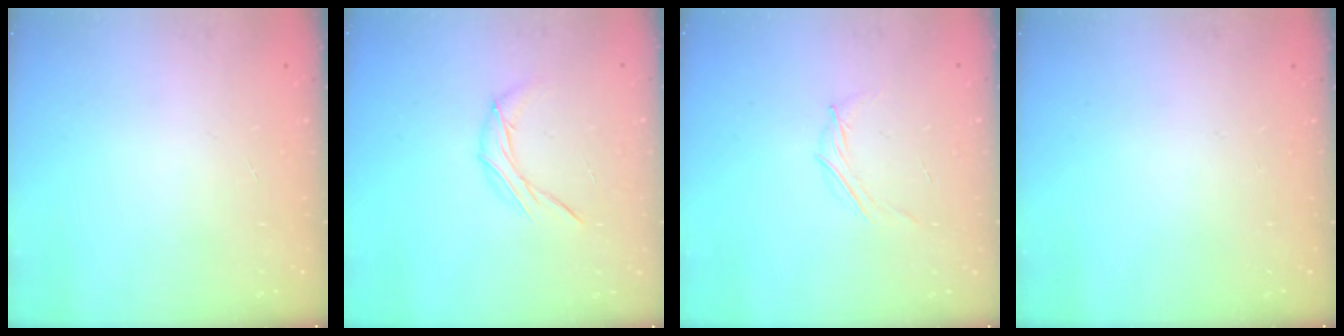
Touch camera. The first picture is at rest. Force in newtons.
{"total": 6.2, "press": 6.1, "slide": 0.4}
{"total": 3.7, "press": 3.4, "slide": 1.3}
{"total": 0.0}